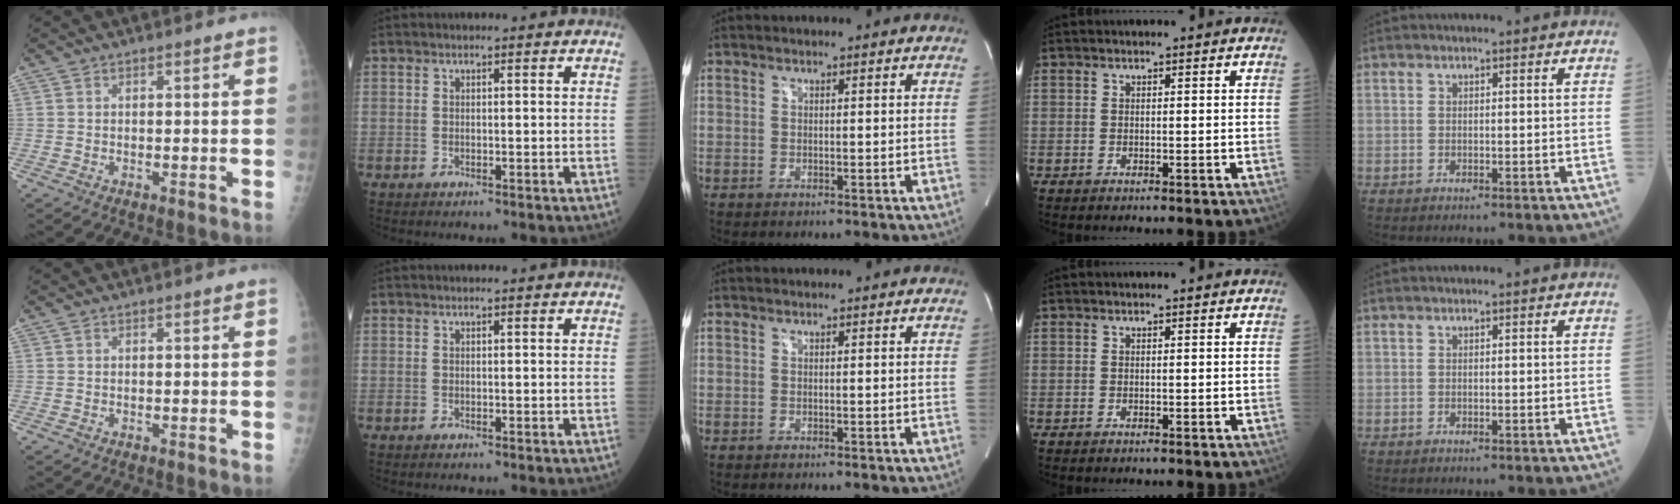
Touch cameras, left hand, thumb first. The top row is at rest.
{}